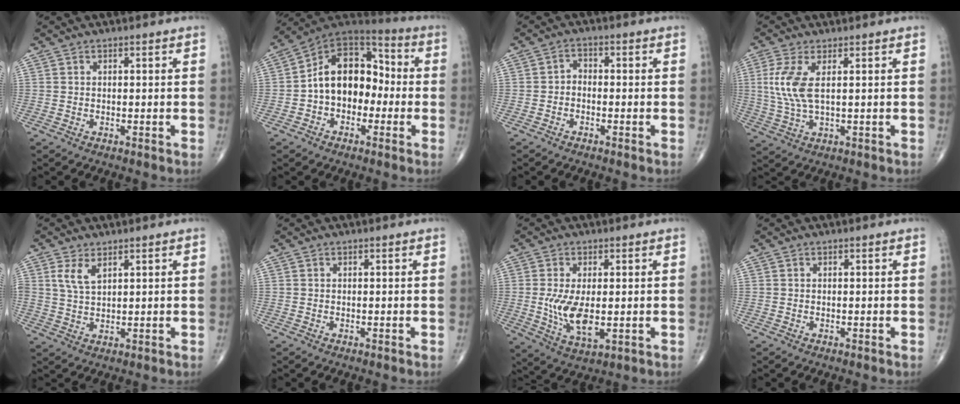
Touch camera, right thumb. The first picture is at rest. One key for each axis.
{"total": 15.0, "fx": -1.5, "fy": 10.5, "fz": 10.6, "tx": -0.134, "ty": 0.052, "tz": -0.040}
{"total": 2.1, "fx": -0.9, "fy": 1.4, "fz": 1.2, "tx": -0.010, "ty": 0.016, "tz": -0.025}
{"total": 7.2, "fx": 1.4, "fy": 2.5, "fz": 6.6, "tx": -0.169, "ty": -0.005, "tz": 0.034}
{"total": 4.0, "fx": 2.0, "fy": 1.9, "fz": 2.9, "tx": -0.057, "ty": -0.006, "tz": 0.045}
{"total": 0.0}
{"total": 8.9, "fx": -0.6, "fy": 4.0, "fz": 7.9, "tx": -0.152, "ty": -0.020, "tz": -0.001}
{"total": 0.0}